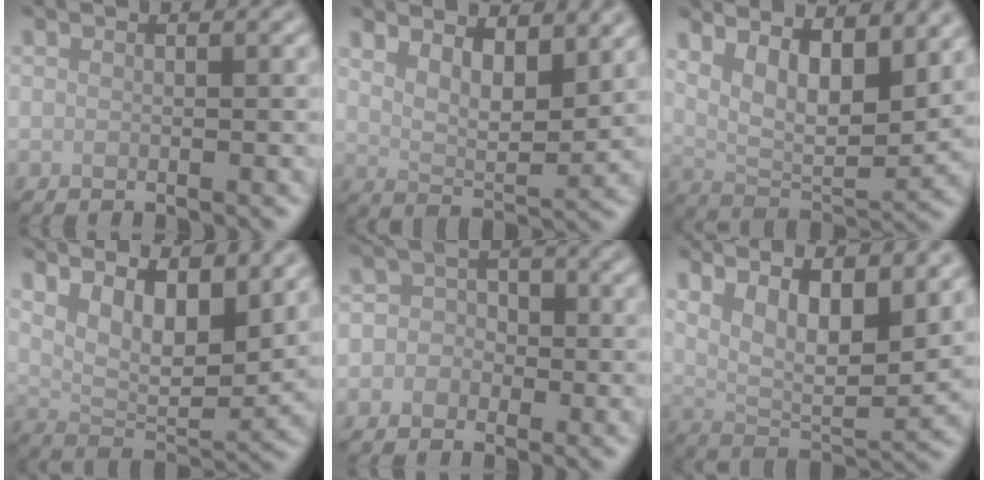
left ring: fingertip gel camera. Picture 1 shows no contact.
{"total": 5.1, "force": [3.1, 2.1, 3.4], "torque": [-0.064, -0.010, 0.048]}
{"total": 9.0, "force": [4.2, 3.7, 7.0], "torque": [-0.120, -0.008, 0.075]}
{"total": 8.4, "force": [4.3, 3.6, 6.2], "torque": [-0.109, -0.010, 0.075]}
{"total": 3.5, "force": [-0.8, 3.3, 0.8], "torque": [0.019, 0.021, -0.041]}
{"total": 9.9, "force": [4.8, 3.7, 7.8], "torque": [-0.123, -0.001, 0.079]}